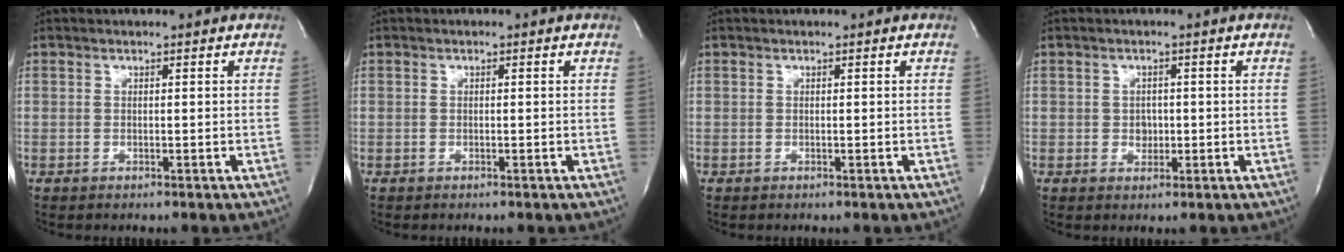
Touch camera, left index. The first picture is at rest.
{"total": 0.0}
{"total": 0.0}
{"total": 1.7, "force": [-0.1, 1.4, 0.9], "torque": [-0.013, 0.002, 0.001]}